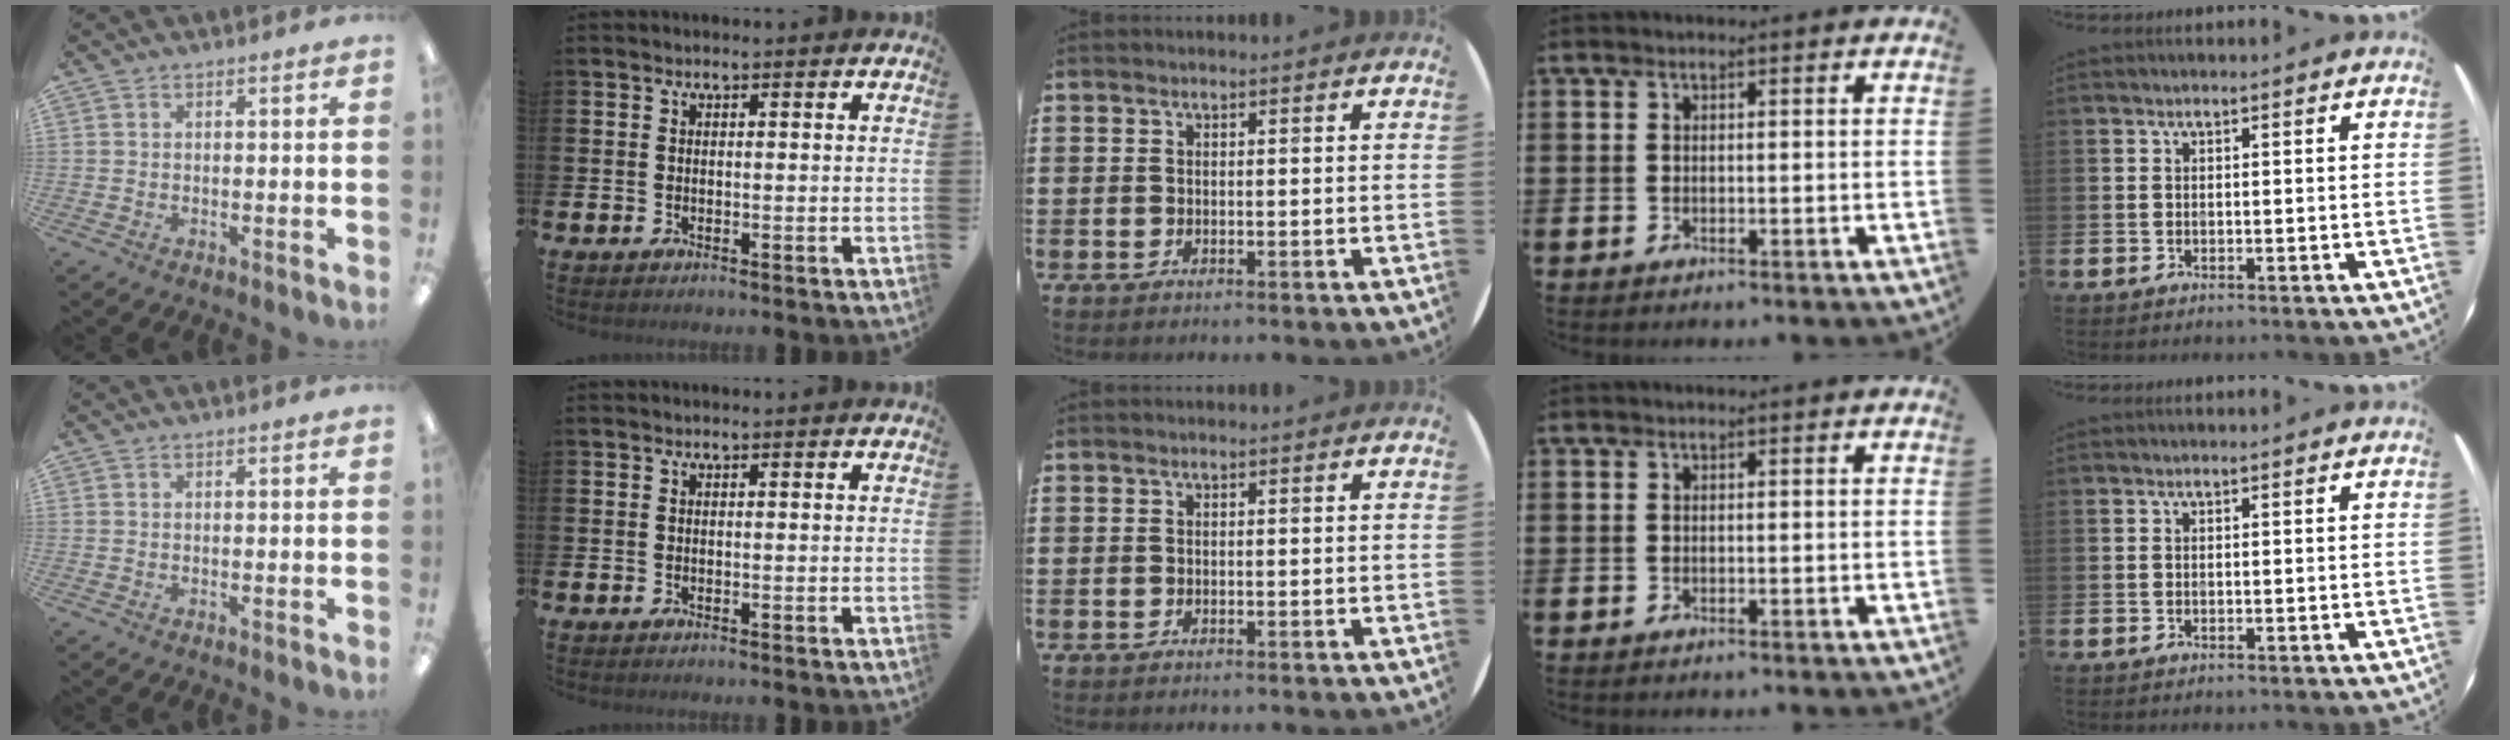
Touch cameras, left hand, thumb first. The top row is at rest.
{}